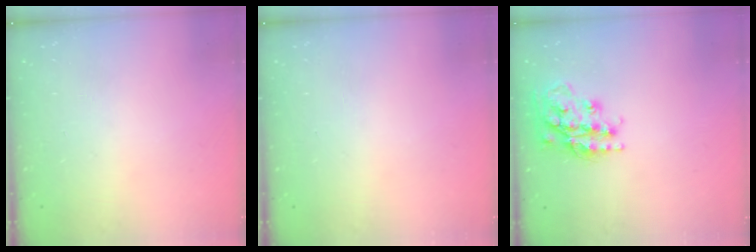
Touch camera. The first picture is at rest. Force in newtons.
{"total": 0.0}
{"total": 18.7, "press": 18.6, "slide": 1.5}